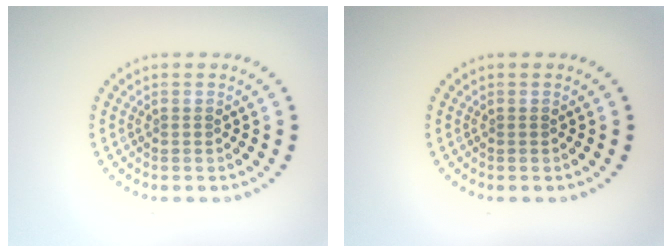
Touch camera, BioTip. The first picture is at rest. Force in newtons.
{"total": 0.0}